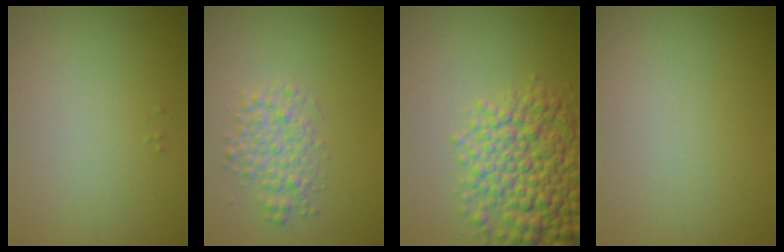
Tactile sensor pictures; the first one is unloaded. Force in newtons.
{"total": 2.8, "press": 2.8, "slide": 0.1}
{"total": 7.7, "press": 7.7, "slide": 0.2}
{"total": 0.0}